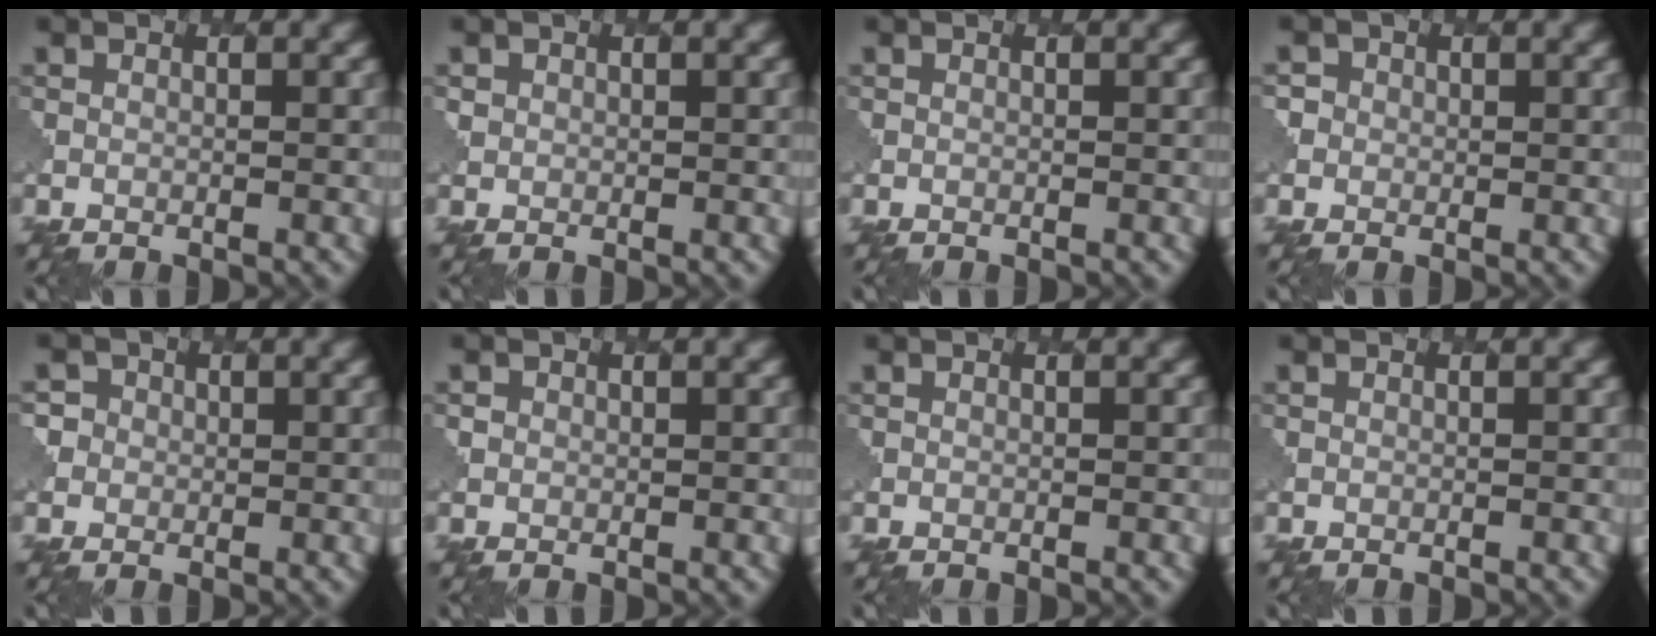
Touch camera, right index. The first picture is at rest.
{"total": 1.0, "force": [0.4, 0.9, -0.1], "torque": [0.006, -0.001, 0.004]}
{"total": 0.0}
{"total": 2.2, "force": [0.6, 2.1, 0.2], "torque": [0.009, 0.010, -0.012]}
{"total": 3.2, "force": [0.8, 3.0, 0.6], "torque": [0.009, 0.024, -0.015]}
{"total": 0.9, "force": [0.2, 0.9, -0.2], "torque": [0.012, -0.002, 0.000]}
{"total": 0.0}
{"total": 0.0}